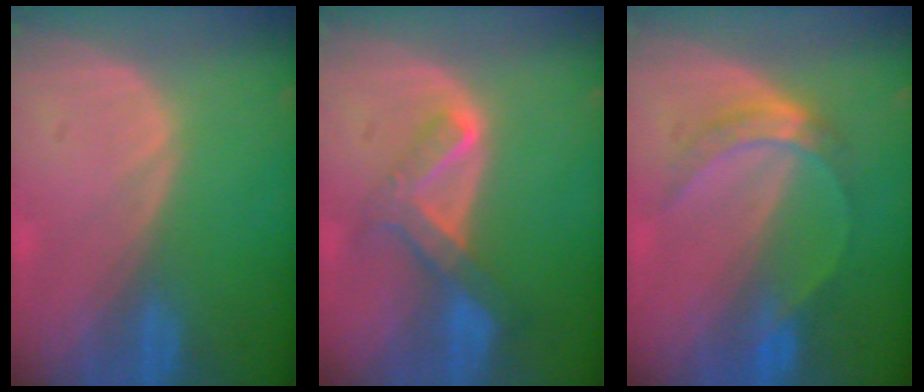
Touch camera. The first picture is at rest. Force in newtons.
{"total": 6.8, "press": 5.8, "slide": 3.5}
{"total": 5.0, "press": 4.8, "slide": 1.5}